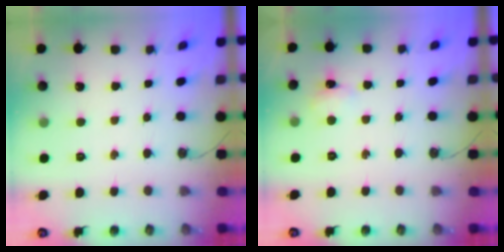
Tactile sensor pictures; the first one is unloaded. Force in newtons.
{"total": 5.1, "press": 4.7, "slide": 2.0}